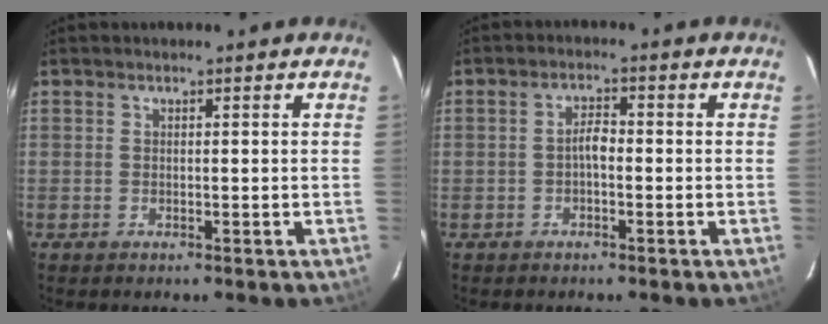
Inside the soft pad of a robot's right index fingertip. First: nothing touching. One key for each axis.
{"total": 2.3, "fx": -0.9, "fy": 0.9, "fz": 1.9, "tx": -0.037, "ty": 0.010, "tz": -0.018}